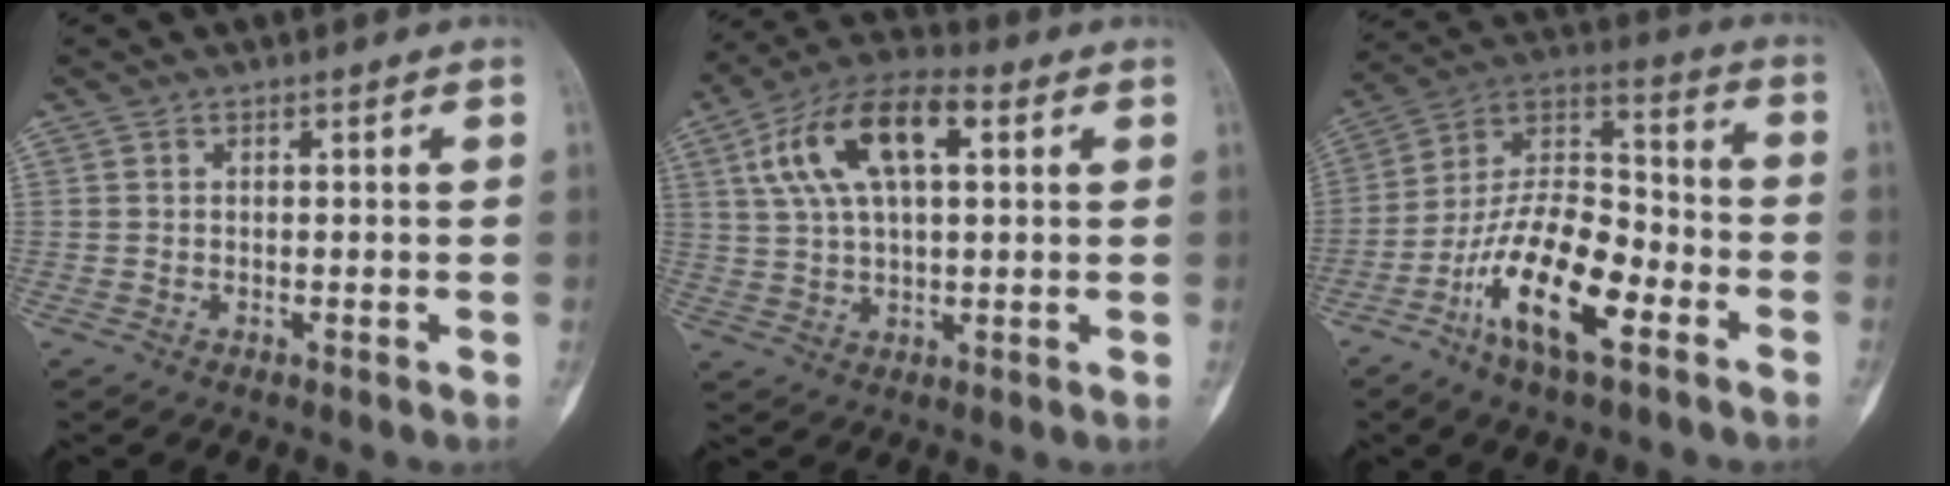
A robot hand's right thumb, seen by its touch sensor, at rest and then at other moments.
{"total": 15.1, "force": [4.9, 7.2, 12.4], "torque": [-0.229, 0.021, 0.084]}
{"total": 17.8, "force": [-8.2, 6.9, 14.1], "torque": [-0.252, 0.059, -0.152]}